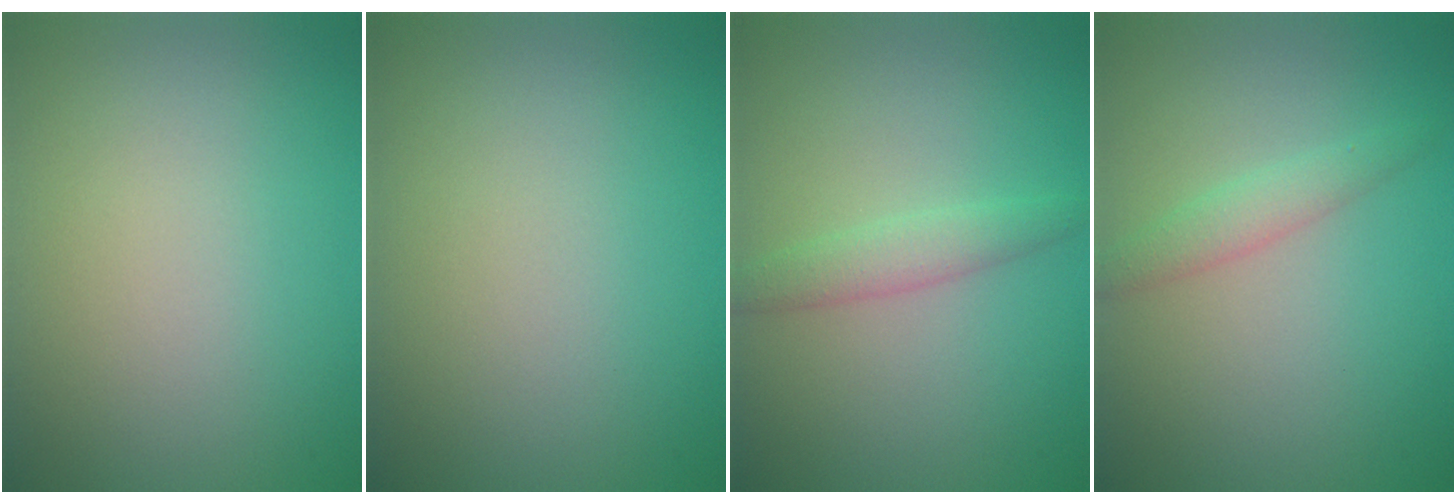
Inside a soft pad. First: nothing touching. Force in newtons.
{"total": 0.0}
{"total": 1.9, "press": 1.9, "slide": 0.1}
{"total": 1.8, "press": 1.8, "slide": 0.1}